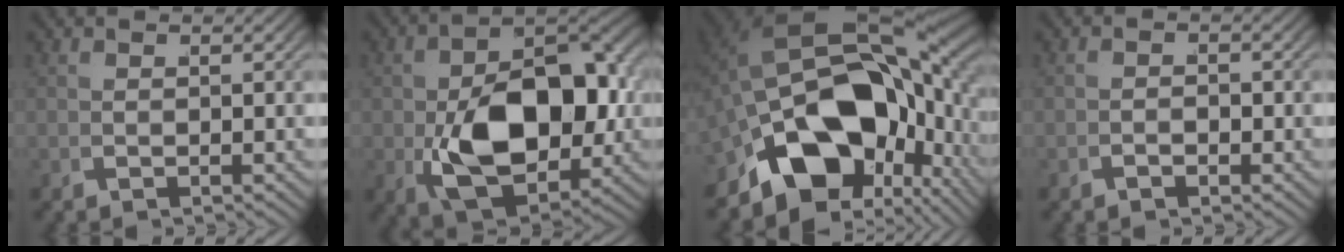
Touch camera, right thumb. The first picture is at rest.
{"total": 15.5, "force": [-1.1, 9.3, 12.3], "torque": [-0.245, -0.044, 0.007]}
{"total": 21.2, "force": [0.3, 13.4, 16.4], "torque": [-0.296, -0.031, 0.012]}
{"total": 0.8, "force": [-0.7, 0.4, 0.1], "torque": [0.012, 0.001, -0.016]}